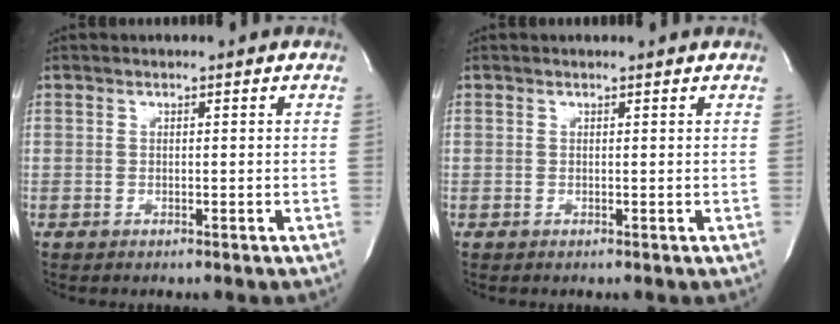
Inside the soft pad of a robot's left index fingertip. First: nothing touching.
{"total": 1.5, "force": [1.3, 0.5, 0.1], "torque": [-0.011, 0.007, 0.003]}